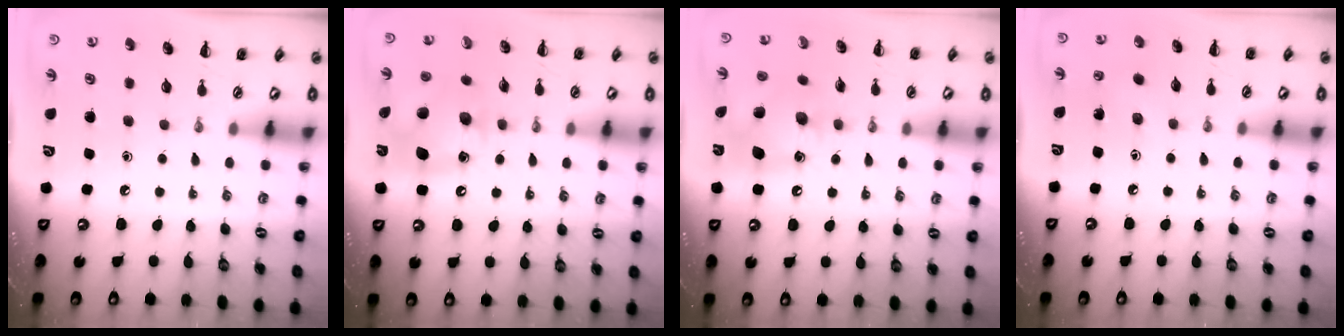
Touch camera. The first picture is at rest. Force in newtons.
{"total": 12.3, "press": 12.2, "slide": 1.6}
{"total": 11.8, "press": 11.7, "slide": 1.6}
{"total": 1.9, "press": 1.8, "slide": 0.7}